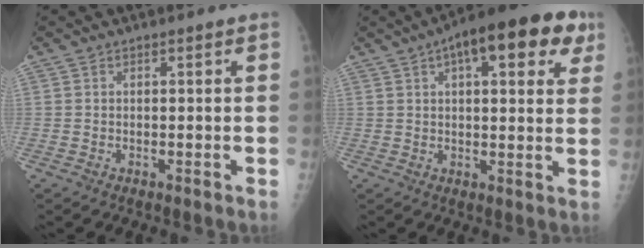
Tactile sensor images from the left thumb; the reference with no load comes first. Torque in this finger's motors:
{"motor_torque": [0.31, 0.28, 0.98, -0.02, 0.01]}